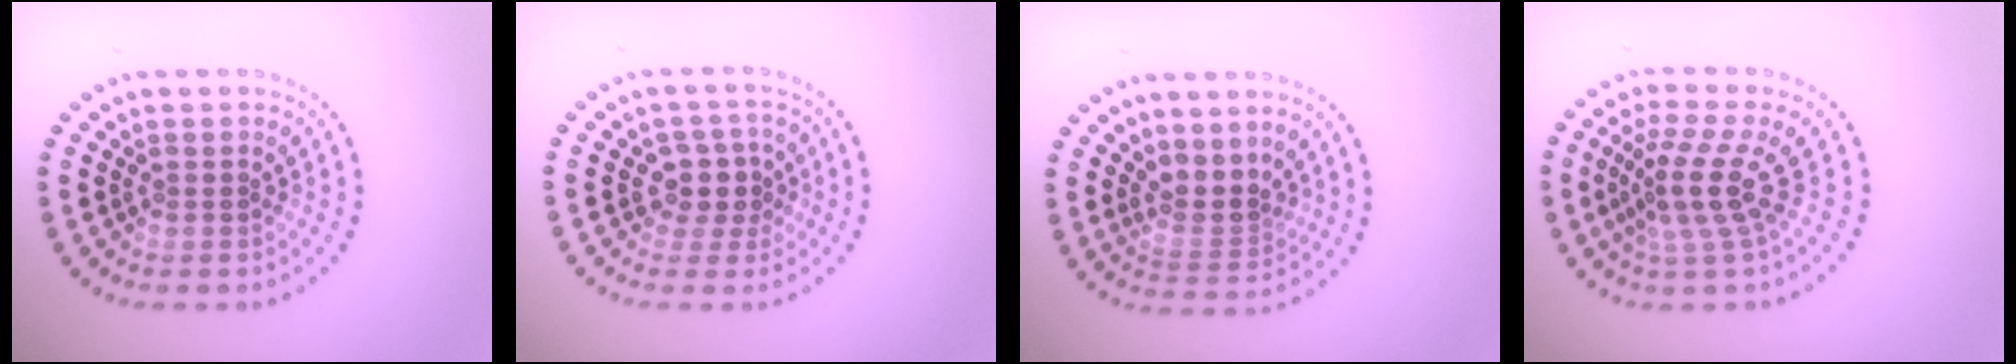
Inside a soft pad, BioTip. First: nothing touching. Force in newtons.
{"total": 2.6, "press": 2.2, "slide": 1.4}
{"total": 2.4, "press": 2.0, "slide": 1.5}
{"total": 4.0, "press": 2.8, "slide": 2.9}